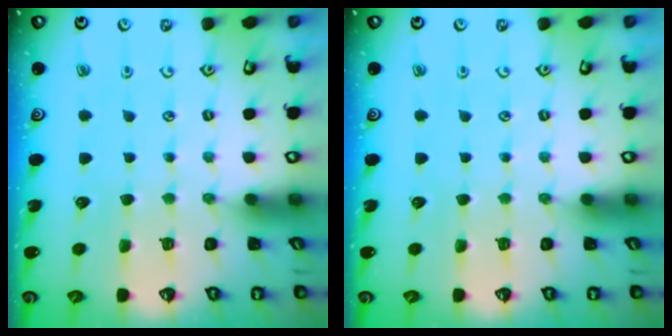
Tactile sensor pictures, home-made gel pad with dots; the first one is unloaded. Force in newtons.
{"total": 0.0}